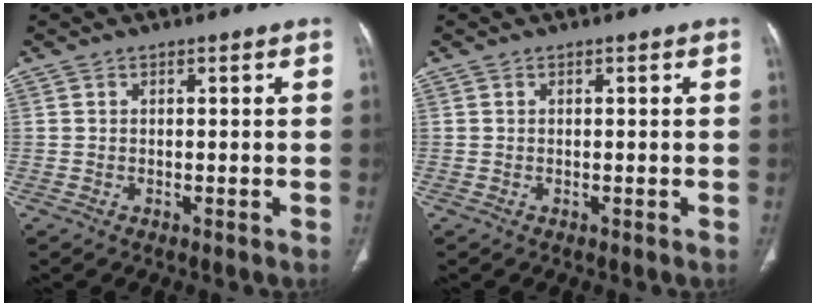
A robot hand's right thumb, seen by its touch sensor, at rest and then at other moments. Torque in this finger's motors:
{"motor_torque": [-0.21, 0.21, -0.24, 0.24, 0.01]}